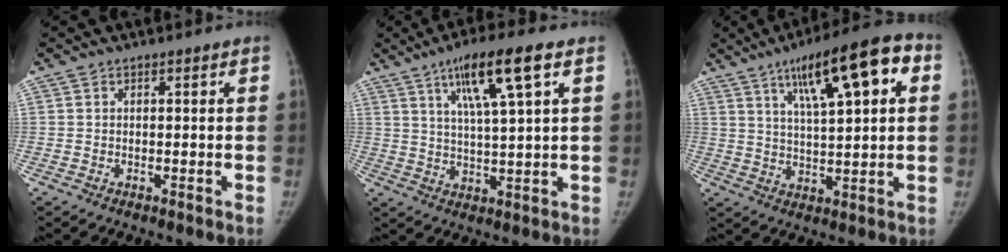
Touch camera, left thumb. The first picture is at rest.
{"total": 11.5, "force": [5.4, 1.2, 10.0], "torque": [-0.178, -0.014, 0.095]}
{"total": 16.6, "force": [6.7, 4.4, 14.5], "torque": [-0.202, 0.003, 0.101]}